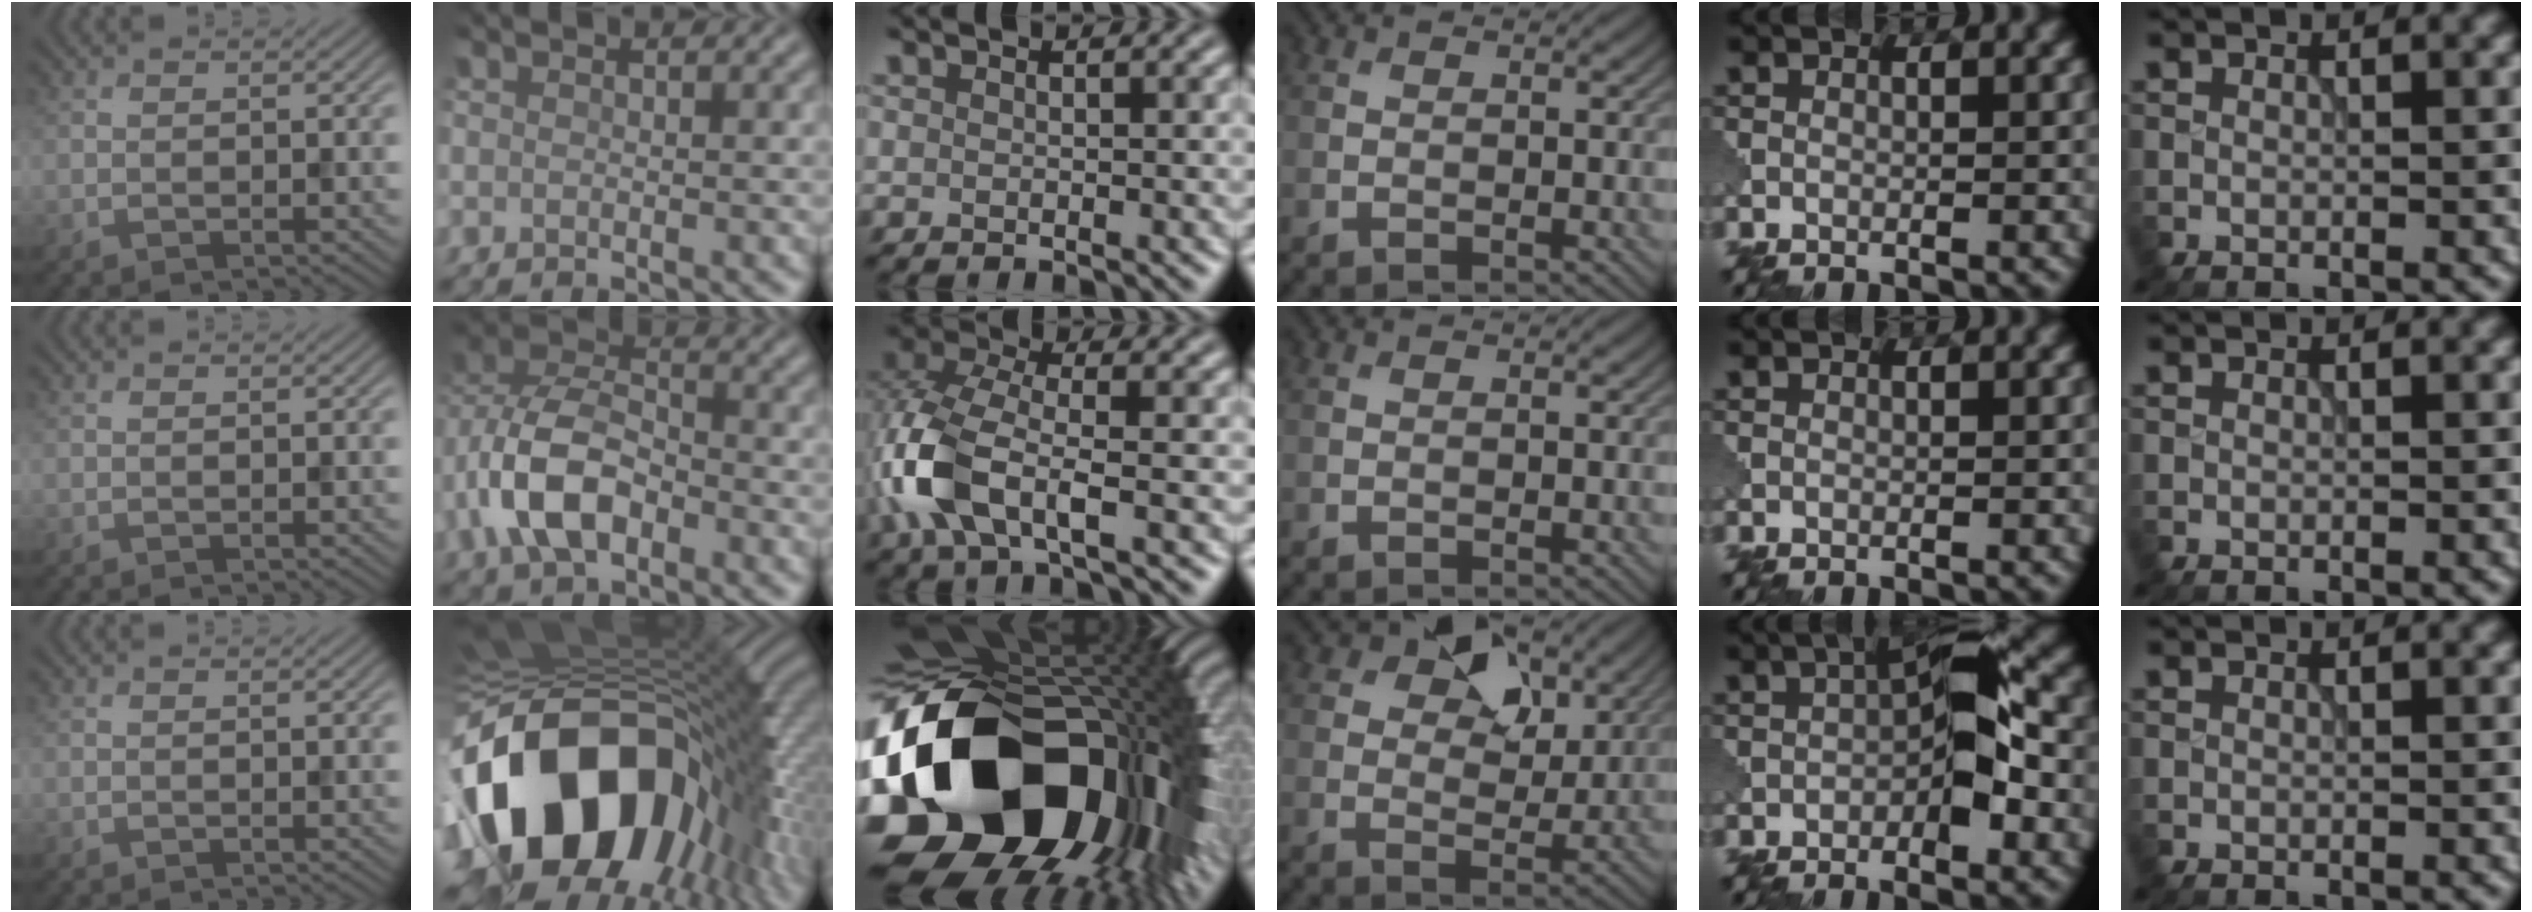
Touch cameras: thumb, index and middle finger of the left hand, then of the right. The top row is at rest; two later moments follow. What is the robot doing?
{"motion": "disassemble", "object": "puzzle pieces"}